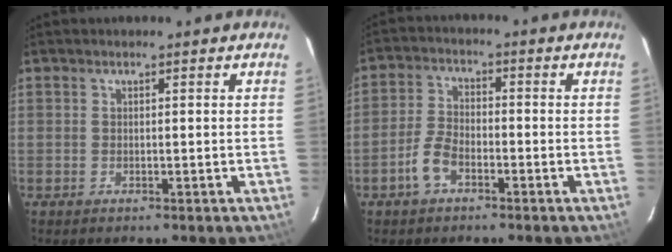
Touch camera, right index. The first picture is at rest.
{"total": 5.3, "force": [-3.0, 2.6, 3.4], "torque": [-0.082, 0.009, -0.060]}